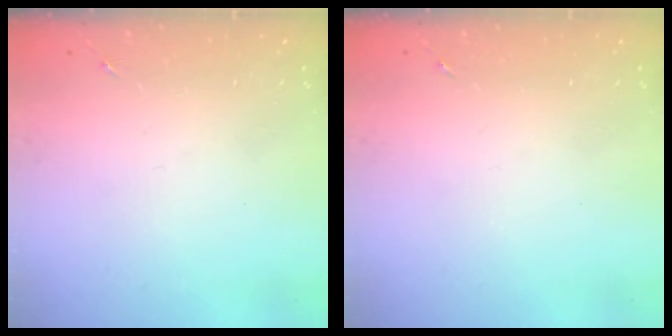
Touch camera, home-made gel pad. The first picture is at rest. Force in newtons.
{"total": 0.0}